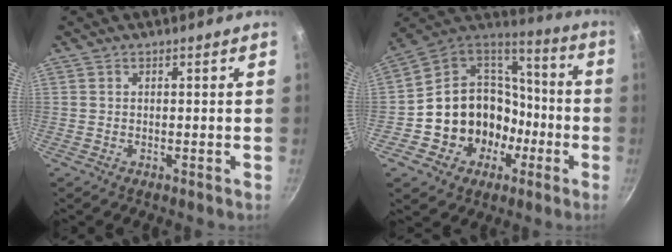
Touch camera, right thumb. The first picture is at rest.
{"total": 19.2, "force": [-4.8, 16.4, 8.7], "torque": [-0.114, 0.063, -0.065]}